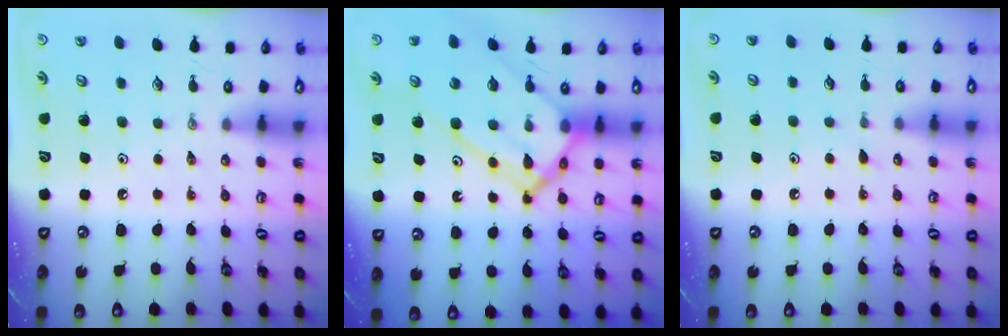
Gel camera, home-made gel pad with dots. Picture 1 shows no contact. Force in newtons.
{"total": 17.2, "press": 17.1, "slide": 1.6}
{"total": 6.3, "press": 6.3, "slide": 0.6}